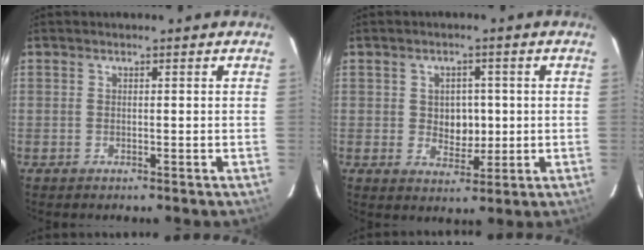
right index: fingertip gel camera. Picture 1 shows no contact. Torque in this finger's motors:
{"motor_torque": [0.06, 0.13, 0.03, 0.01]}